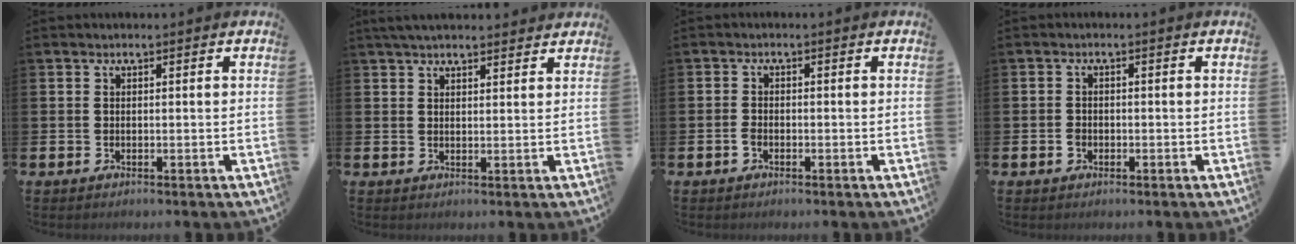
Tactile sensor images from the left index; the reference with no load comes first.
{"total": 3.5, "force": [3.2, 0.7, 1.0], "torque": [-0.022, -0.008, 0.060]}
{"total": 1.5, "force": [-0.8, 0.9, 0.9], "torque": [-0.020, 0.004, -0.016]}
{"total": 1.3, "force": [-0.5, 1.1, 0.4], "torque": [-0.005, 0.004, -0.015]}